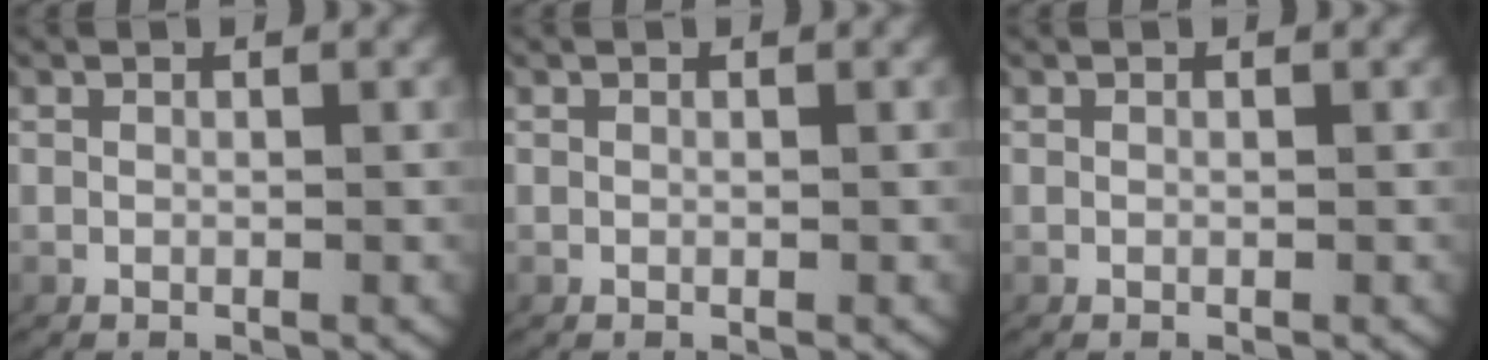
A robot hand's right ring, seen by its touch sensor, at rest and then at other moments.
{"total": 0.0}
{"total": 0.0}